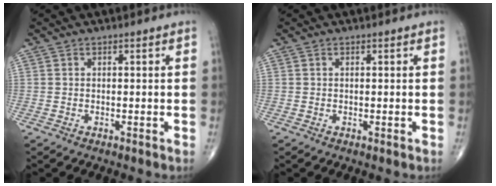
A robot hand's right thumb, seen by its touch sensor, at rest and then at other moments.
{"total": 0.0}